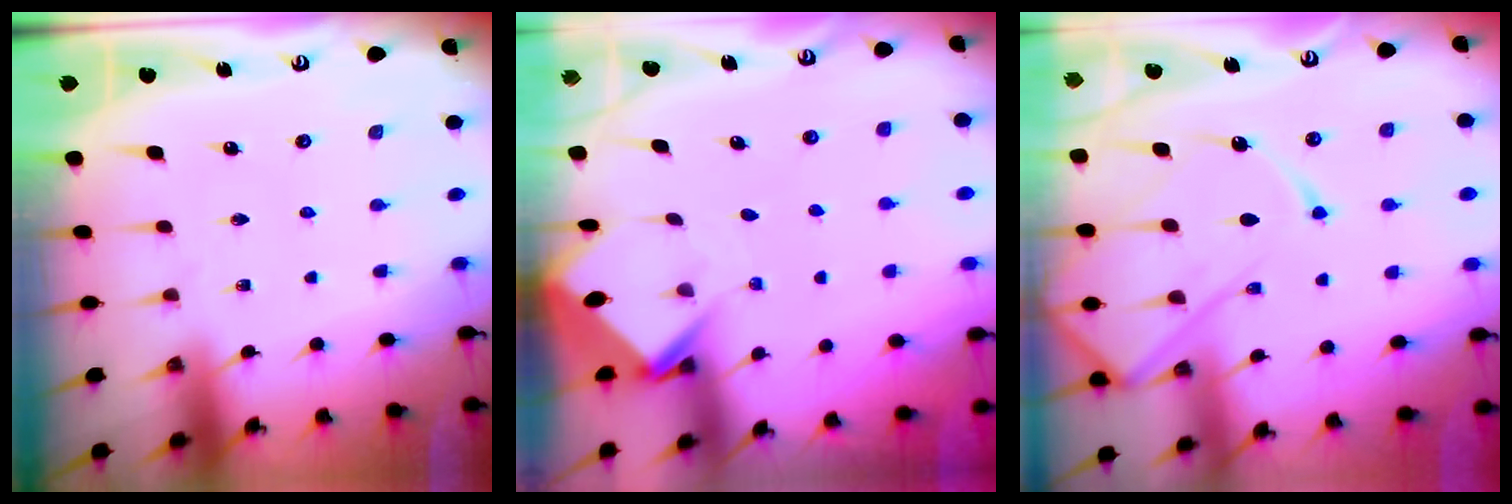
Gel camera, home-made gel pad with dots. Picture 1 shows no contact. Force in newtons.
{"total": 4.0, "press": 4.0, "slide": 0.2}
{"total": 14.3, "press": 14.2, "slide": 1.2}